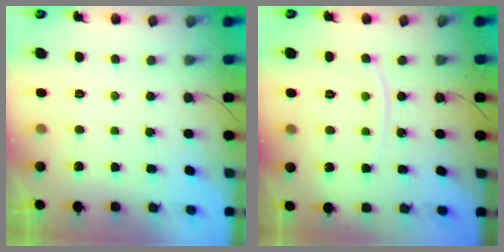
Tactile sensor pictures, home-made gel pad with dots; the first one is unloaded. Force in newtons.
{"total": 6.1, "press": 6.0, "slide": 0.8}